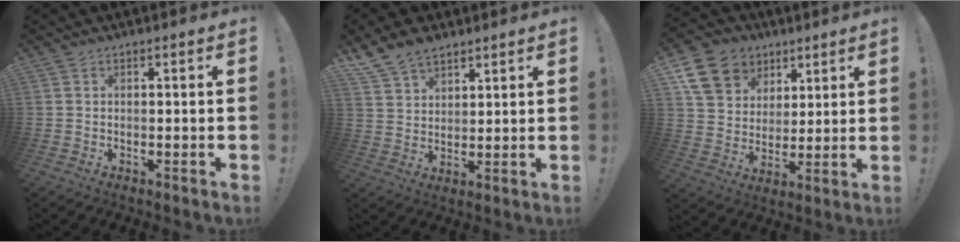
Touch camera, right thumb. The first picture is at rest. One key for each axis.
{"total": 8.5, "fx": 6.6, "fy": 4.5, "fz": 2.9, "tx": -0.060, "ty": -0.035, "tz": 0.131}
{"total": 14.3, "fx": 7.4, "fy": 11.2, "fz": 5.0, "tx": -0.078, "ty": -0.034, "tz": 0.153}